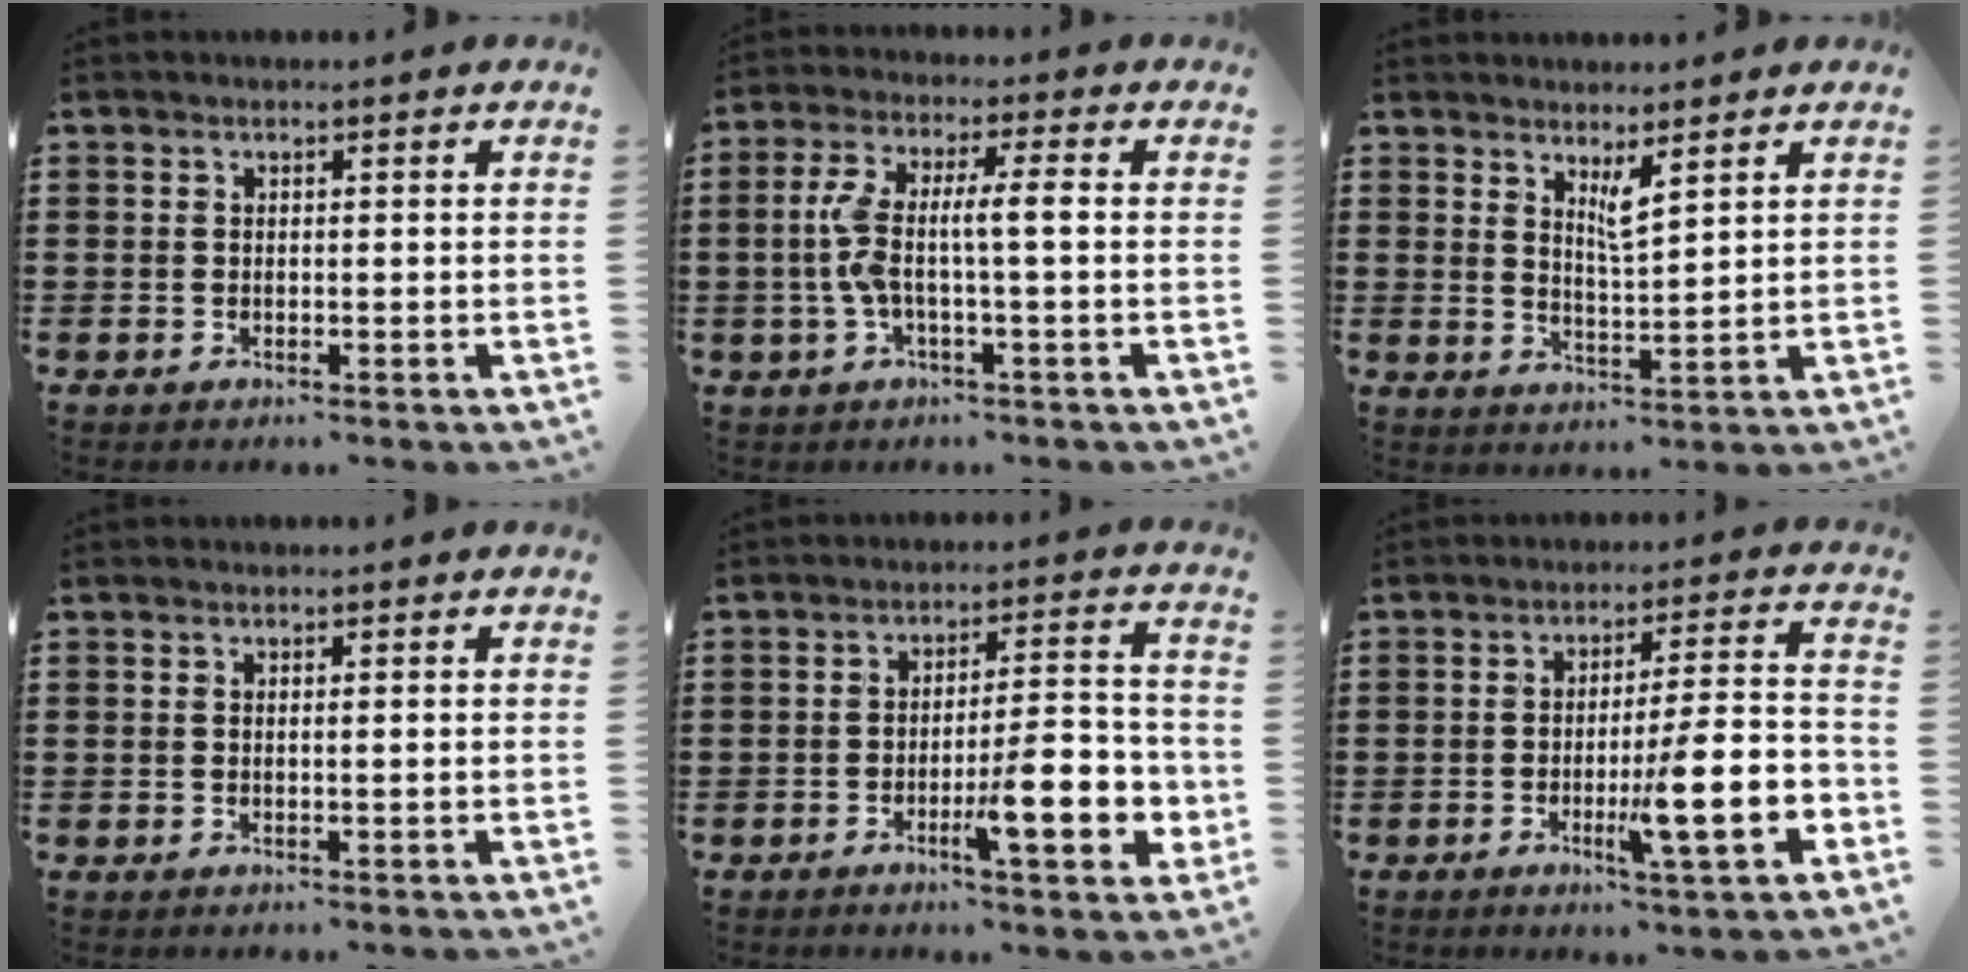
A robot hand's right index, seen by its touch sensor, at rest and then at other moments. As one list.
[{"total": 7.0, "force": [-0.3, 1.1, 6.9], "torque": [-0.147, -0.004, -0.016]}, {"total": 3.4, "force": [2.5, 0.4, 2.2], "torque": [-0.042, -0.005, 0.043]}, {"total": 0.5, "force": [0.0, -0.1, 0.5], "torque": [-0.009, -0.003, 0.000]}, {"total": 10.6, "force": [-3.4, 2.9, 9.6], "torque": [-0.141, -0.002, -0.055]}, {"total": 12.0, "force": [-4.0, 1.6, 11.2], "torque": [-0.185, -0.005, -0.069]}]